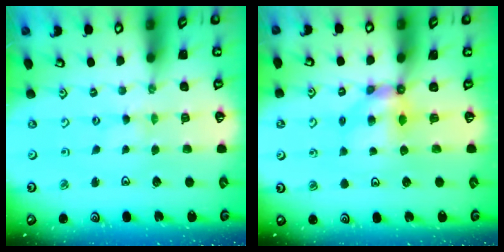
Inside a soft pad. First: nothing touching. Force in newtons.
{"total": 6.1, "press": 6.1, "slide": 0.2}